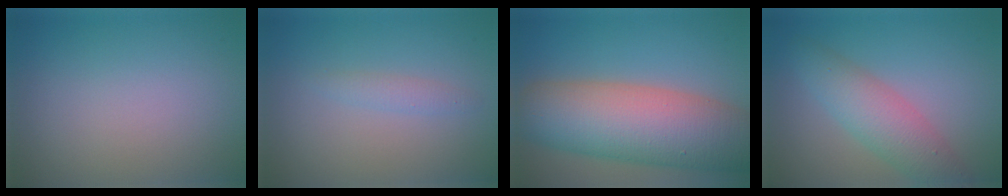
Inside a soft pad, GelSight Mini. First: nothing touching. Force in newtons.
{"total": 1.1, "press": 1.1, "slide": 0.1}
{"total": 12.2, "press": 12.2, "slide": 0.7}
{"total": 4.6, "press": 4.6, "slide": 0.0}